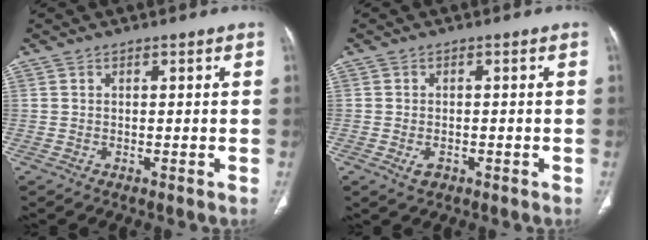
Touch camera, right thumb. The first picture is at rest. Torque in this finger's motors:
{"motor_torque": [-0.23, -0.03, -0.16, -0.18, 0.09]}